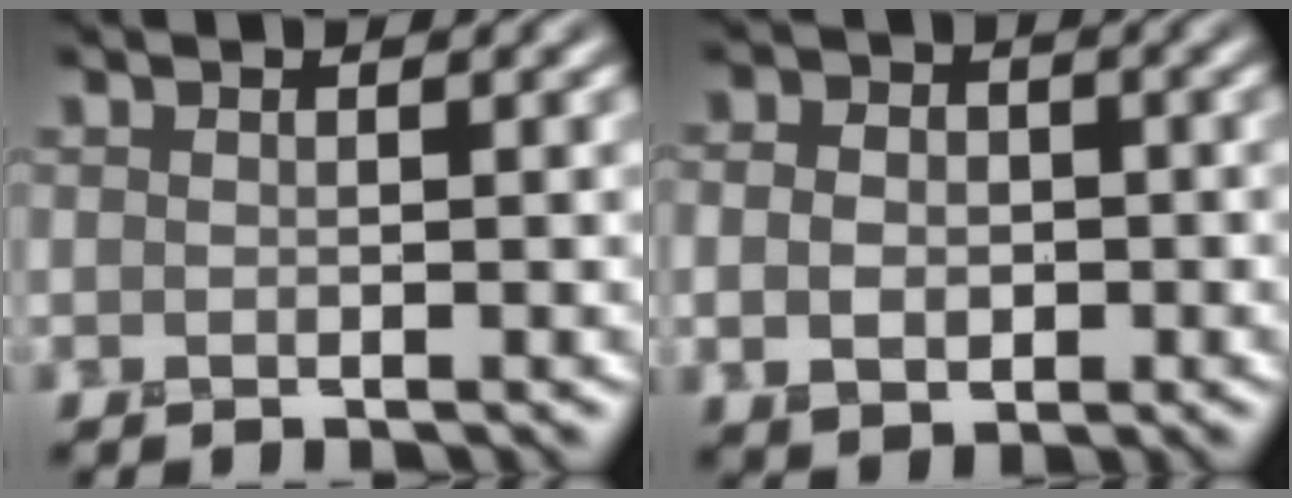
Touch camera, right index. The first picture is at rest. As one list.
[{"total": 4.2, "force": [-0.2, 3.4, 2.5], "torque": [-0.035, 0.003, -0.017]}]